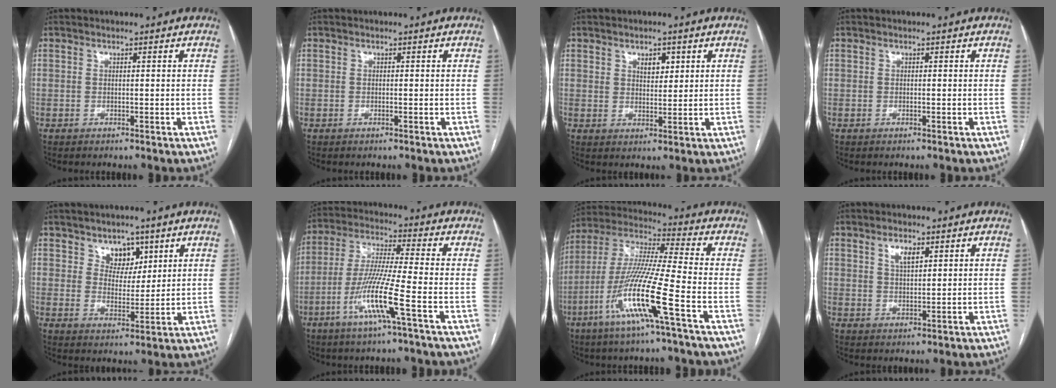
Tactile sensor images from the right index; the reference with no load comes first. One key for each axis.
{"total": 0.0}
{"total": 3.2, "fx": 1.5, "fy": 2.0, "fz": 2.0, "tx": -0.030, "ty": 0.003, "tz": 0.025}
{"total": 0.0}
{"total": 5.4, "fx": 3.2, "fy": 3.8, "fz": 2.1, "tx": -0.025, "ty": 0.001, "tz": 0.057}
{"total": 11.5, "fx": -4.8, "fy": -0.6, "fz": 10.4, "tx": -0.213, "ty": -0.009, "tz": -0.097}
{"total": 16.0, "fx": -6.8, "fy": -0.5, "fz": 14.5, "tx": -0.303, "ty": -0.015, "tz": -0.134}
{"total": 3.3, "fx": 1.7, "fy": 1.5, "fz": 2.5, "tx": -0.045, "ty": 0.001, "tz": 0.033}